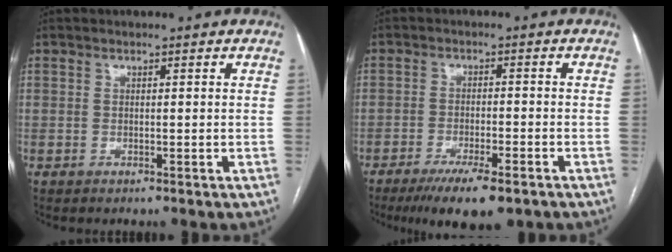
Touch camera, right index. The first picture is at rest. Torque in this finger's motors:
{"motor_torque": [0.37, -0.23, 0.14, 0.01]}